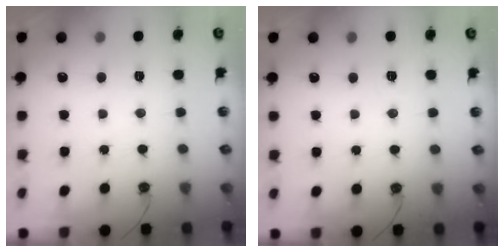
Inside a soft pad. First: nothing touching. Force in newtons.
{"total": 5.6, "press": 3.8, "slide": 4.2}